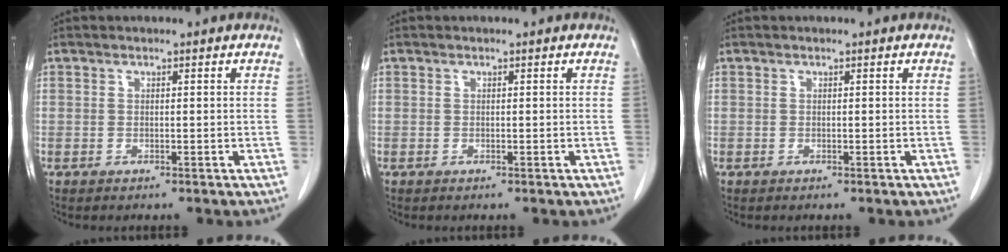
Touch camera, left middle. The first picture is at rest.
{"total": 0.0}
{"total": 0.0}